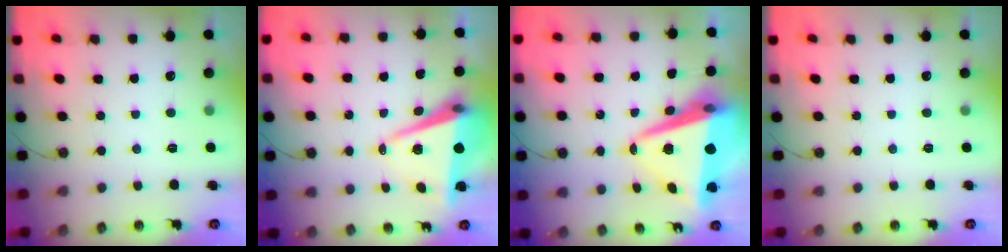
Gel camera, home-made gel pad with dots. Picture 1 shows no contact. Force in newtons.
{"total": 9.1, "press": 8.2, "slide": 4.0}
{"total": 14.8, "press": 14.5, "slide": 3.0}
{"total": 0.0}